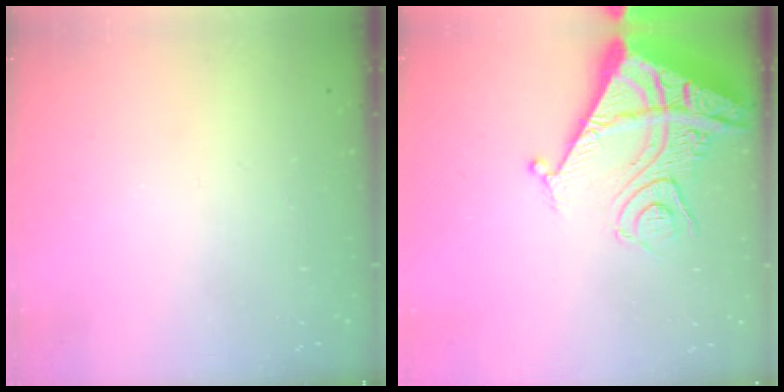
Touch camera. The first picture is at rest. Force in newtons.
{"total": 14.0, "press": 13.9, "slide": 1.8}